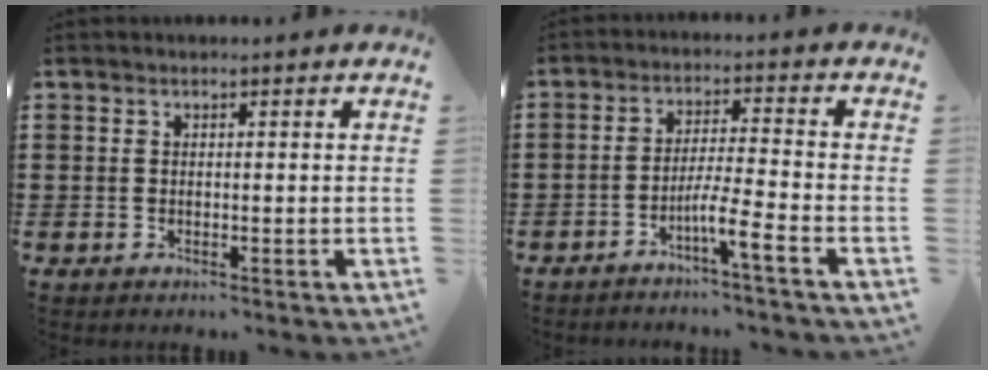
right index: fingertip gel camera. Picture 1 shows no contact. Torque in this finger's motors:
{"motor_torque": [0.13, 0.04, 0.26, 0.08]}